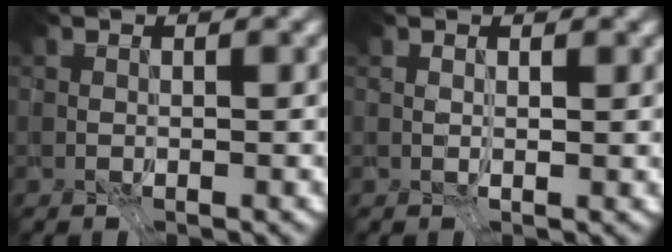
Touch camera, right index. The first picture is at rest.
{"total": 1.3, "force": [0.9, 0.6, 0.8], "torque": [-0.020, 0.003, 0.015]}